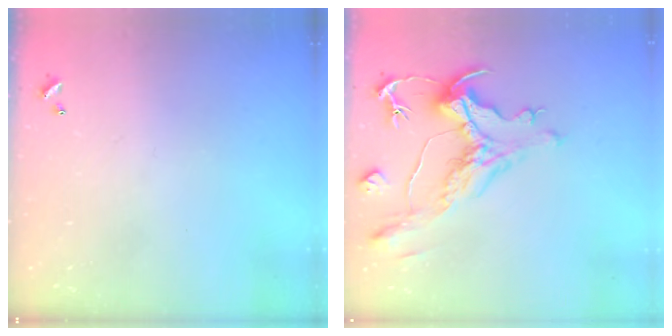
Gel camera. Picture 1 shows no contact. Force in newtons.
{"total": 1.9, "press": 0.8, "slide": 1.8}